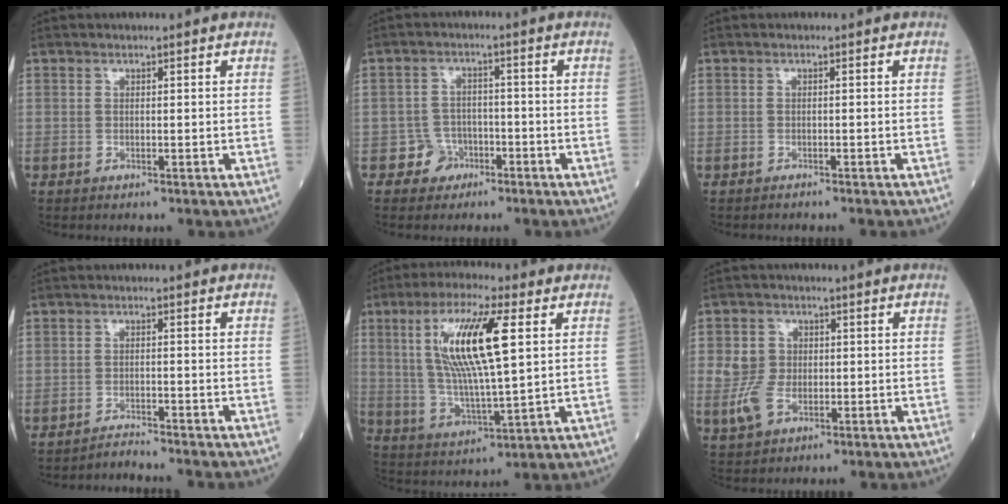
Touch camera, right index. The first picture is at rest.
{"total": 3.5, "force": [-2.0, 2.9, 0.0], "torque": [0.006, 0.015, -0.036]}
{"total": 1.2, "force": [-1.1, 0.0, 0.5], "torque": [-0.009, 0.000, -0.014]}
{"total": 2.6, "force": [-2.4, -0.9, -0.3], "torque": [0.007, -0.011, -0.041]}
{"total": 14.7, "force": [4.0, 2.1, 14.0], "torque": [-0.280, 0.007, 0.074]}
{"total": 5.7, "force": [-0.8, 4.2, 3.7], "torque": [-0.090, 0.004, -0.011]}